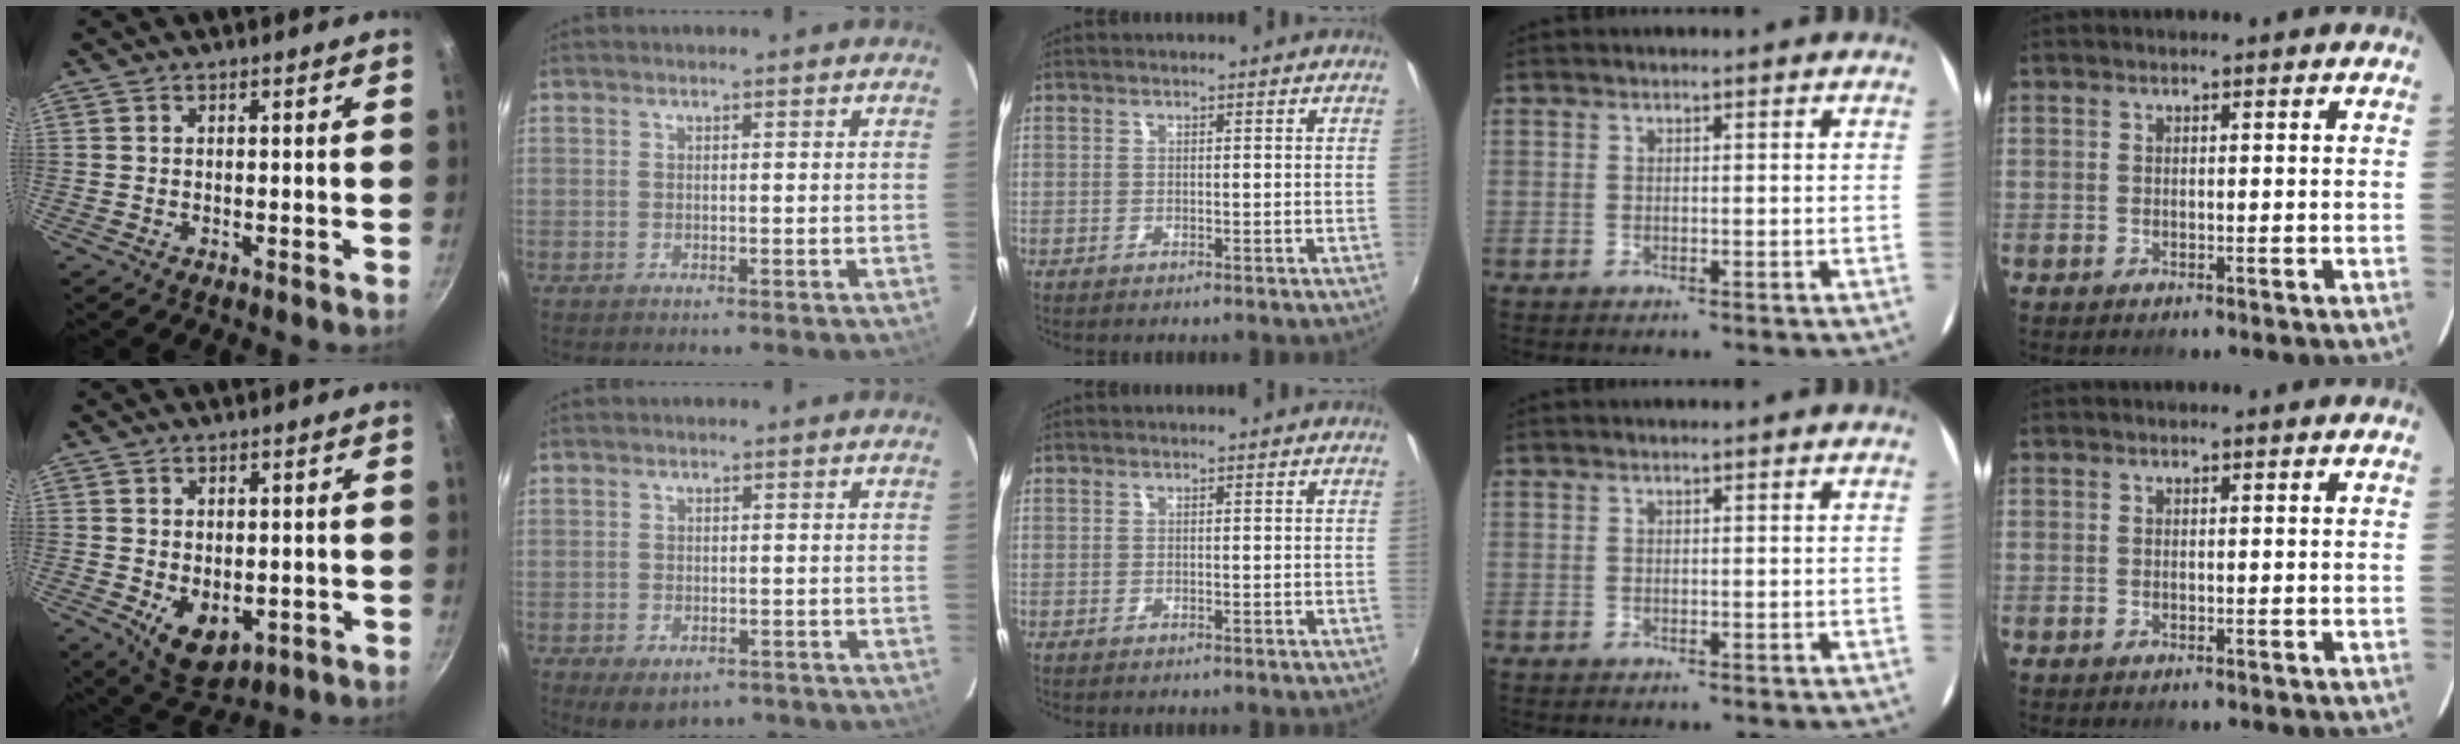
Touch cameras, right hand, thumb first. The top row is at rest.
{"thumb": {"total": 8.4, "force": [-1.7, 5.5, 6.1], "torque": [-0.075, -0.011, -0.009]}, "index": {"total": 6.2, "force": [-4.0, 3.7, 3.1], "torque": [-0.058, -0.012, -0.046]}}